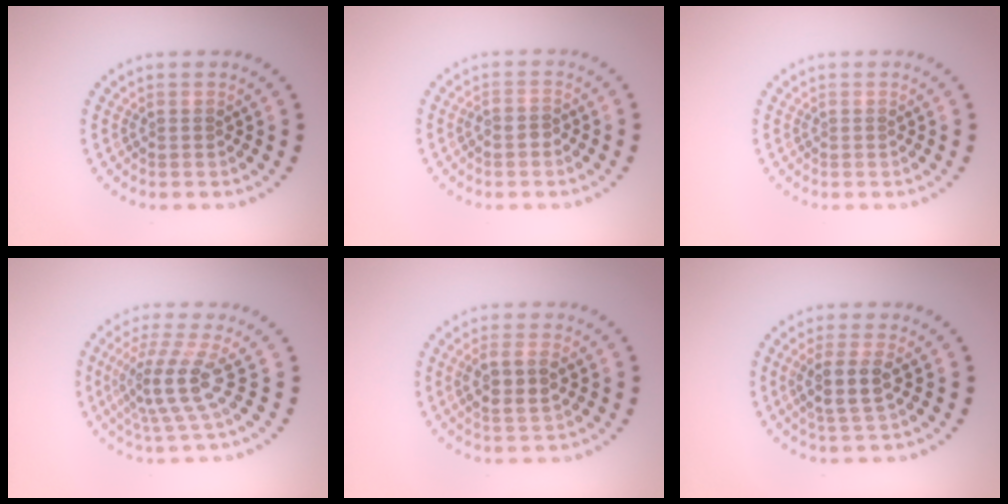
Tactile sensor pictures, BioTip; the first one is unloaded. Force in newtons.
{"total": 1.0, "press": 0.7, "slide": 0.7}
{"total": 0.0}
{"total": 4.1, "press": 2.9, "slide": 2.9}
{"total": 2.9, "press": 2.8, "slide": 0.9}
{"total": 2.9, "press": 2.5, "slide": 1.4}